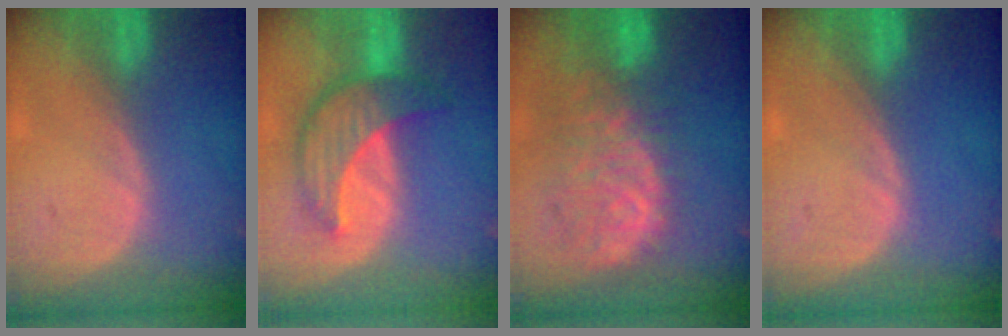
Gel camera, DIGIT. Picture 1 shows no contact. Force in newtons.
{"total": 7.8, "press": 7.5, "slide": 2.3}
{"total": 11.2, "press": 9.6, "slide": 5.8}
{"total": 0.0}